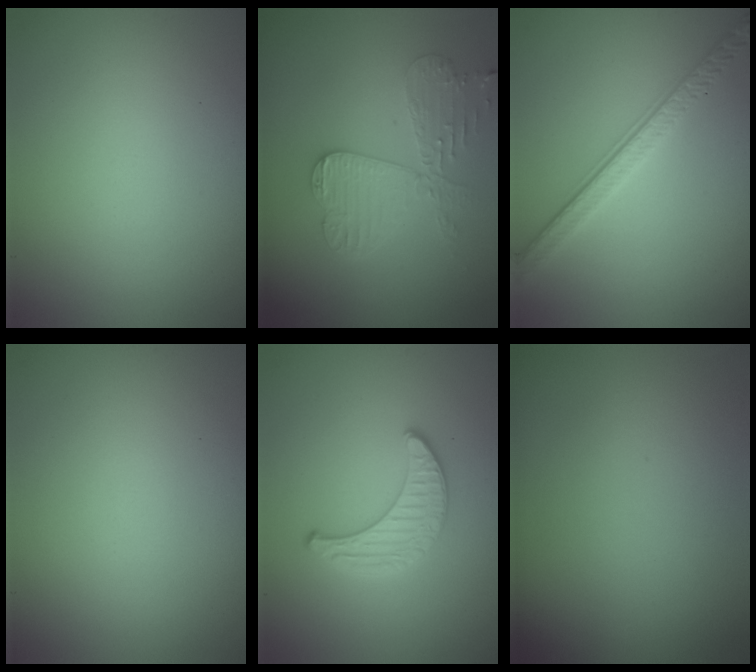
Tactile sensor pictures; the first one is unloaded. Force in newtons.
{"total": 4.0, "press": 3.7, "slide": 1.5}
{"total": 3.8, "press": 2.8, "slide": 2.6}
{"total": 0.0}
{"total": 2.0, "press": 2.0, "slide": 0.1}
{"total": 0.0}